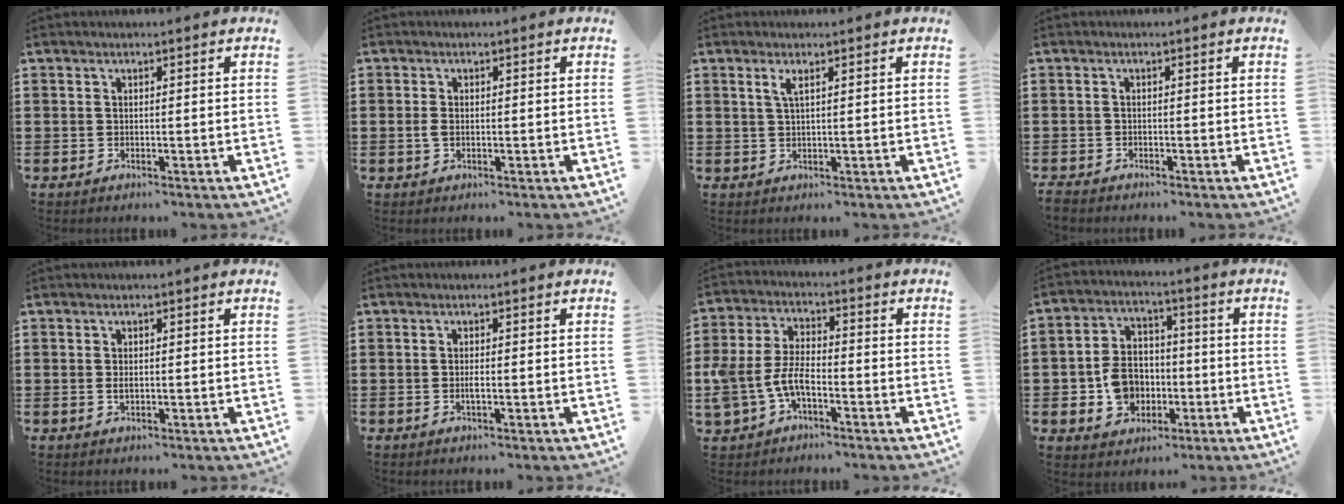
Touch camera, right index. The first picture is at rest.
{"total": 1.6, "force": [-0.2, 0.8, 1.3], "torque": [-0.035, -0.002, -0.007]}
{"total": 1.6, "force": [0.7, 0.2, 1.4], "torque": [-0.030, 0.003, 0.011]}
{"total": 1.2, "force": [-1.2, 0.1, 0.0], "torque": [-0.004, -0.002, -0.024]}
{"total": 1.1, "force": [0.0, 0.6, 1.0], "torque": [-0.019, 0.003, -0.002]}
{"total": 1.3, "force": [-0.4, 0.3, 1.2], "torque": [-0.032, -0.003, -0.009]}
{"total": 6.6, "force": [-2.7, 3.6, 4.8], "torque": [-0.128, 0.000, -0.060]}
{"total": 8.1, "force": [-1.9, 6.4, 4.5], "torque": [-0.110, 0.017, -0.033]}